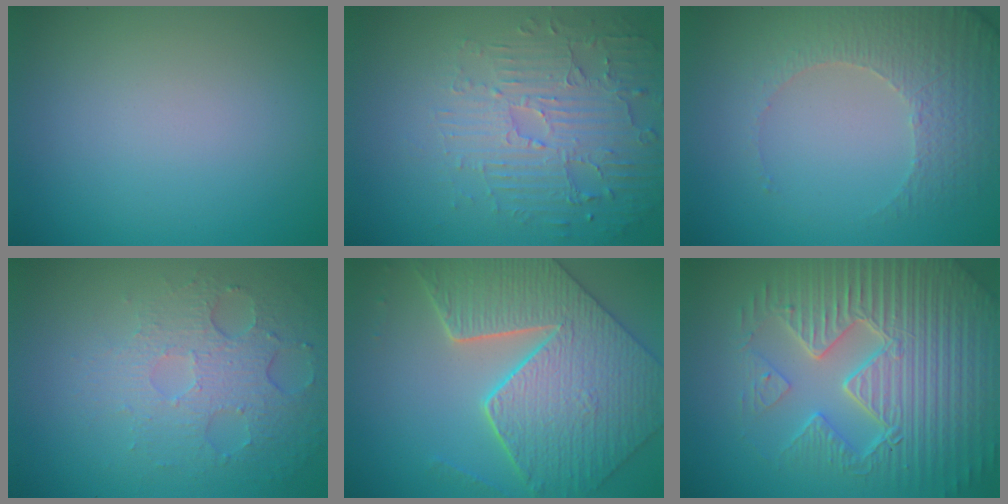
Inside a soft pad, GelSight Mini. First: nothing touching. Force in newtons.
{"total": 4.9, "press": 3.7, "slide": 3.2}
{"total": 4.8, "press": 3.5, "slide": 3.4}
{"total": 5.2, "press": 3.4, "slide": 3.9}
{"total": 8.6, "press": 7.0, "slide": 5.1}
{"total": 9.5, "press": 6.7, "slide": 6.7}